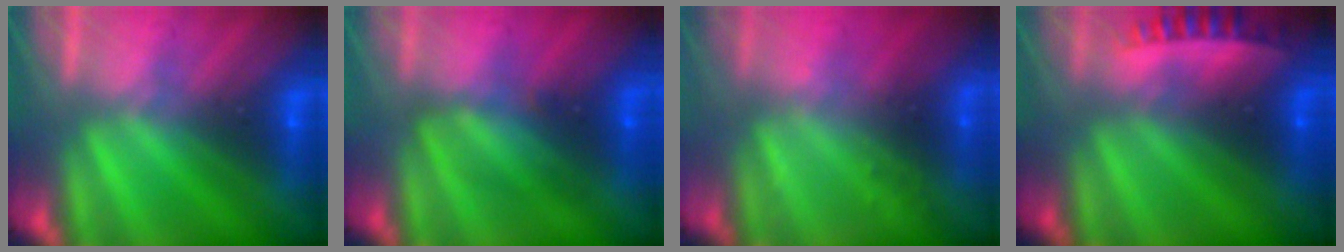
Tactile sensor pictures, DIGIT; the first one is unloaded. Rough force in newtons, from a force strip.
{"total": 2.4}
{"total": 2.3}
{"total": 2.7}